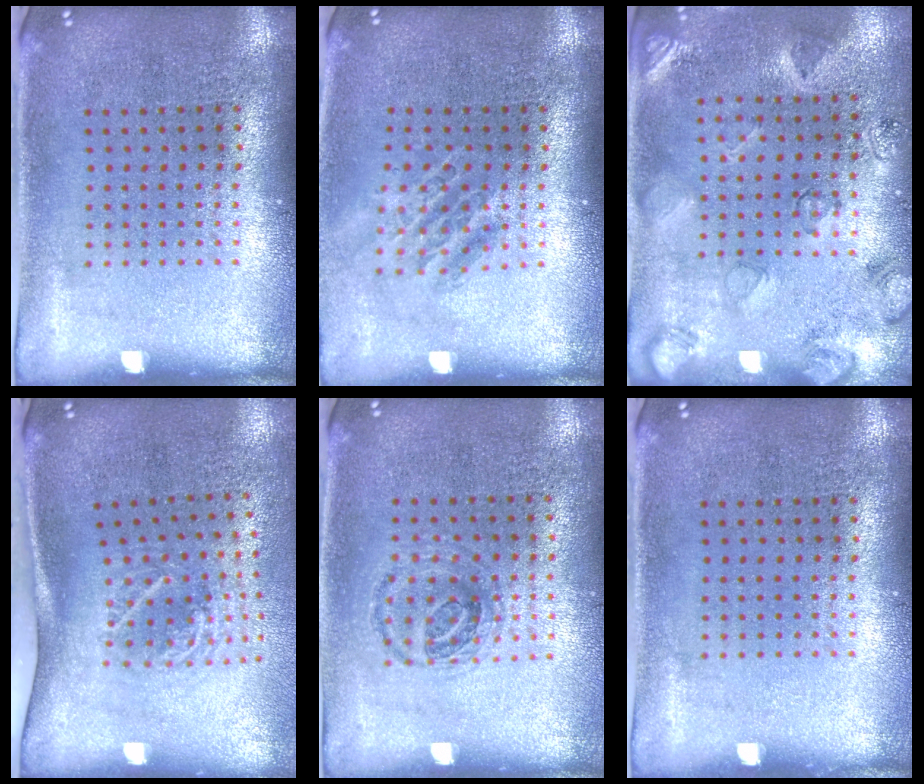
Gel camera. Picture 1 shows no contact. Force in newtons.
{"total": 1.4, "press": 1.1, "slide": 0.9}
{"total": 2.5, "press": 1.8, "slide": 1.8}
{"total": 2.0, "press": 1.4, "slide": 1.4}
{"total": 0.9, "press": 0.9, "slide": 0.2}
{"total": 0.0}